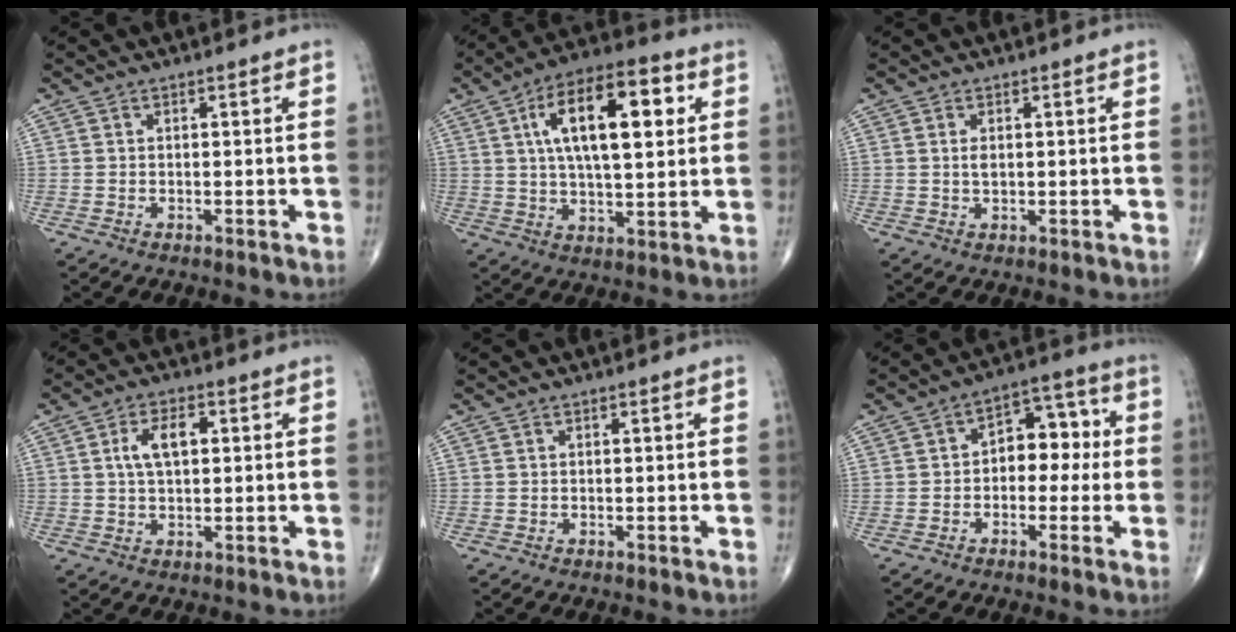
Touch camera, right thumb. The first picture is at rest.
{"total": 18.0, "force": [5.0, 7.6, 15.5], "torque": [-0.239, 0.007, 0.077]}
{"total": 1.7, "force": [0.4, 0.9, 1.4], "torque": [-0.026, -0.003, 0.009]}
{"total": 6.2, "force": [1.3, 3.2, 5.1], "torque": [-0.096, 0.009, 0.021]}
{"total": 0.0}
{"total": 9.0, "force": [-0.1, 6.1, 6.7], "torque": [-0.051, 0.034, -0.013]}